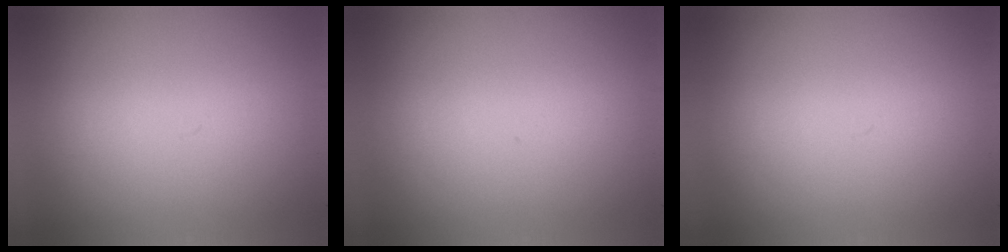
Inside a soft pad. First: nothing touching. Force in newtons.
{"total": 0.0}
{"total": 0.0}